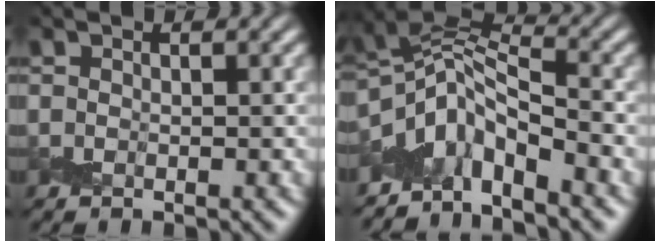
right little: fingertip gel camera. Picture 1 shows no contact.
{"total": 4.6, "force": [-3.3, 1.6, 2.8], "torque": [-0.034, 0.005, -0.076]}